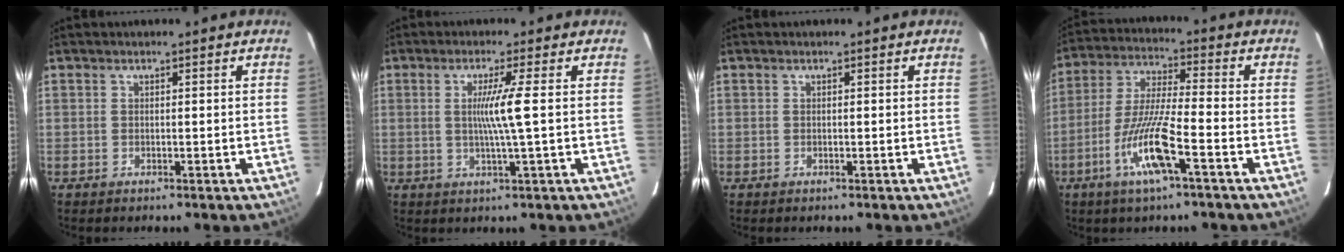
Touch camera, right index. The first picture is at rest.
{"total": 5.2, "force": [0.4, -1.4, 5.0], "torque": [-0.094, -0.009, 0.007]}
{"total": 0.0}
{"total": 11.3, "force": [-4.9, 0.4, 10.2], "torque": [-0.206, -0.009, -0.097]}